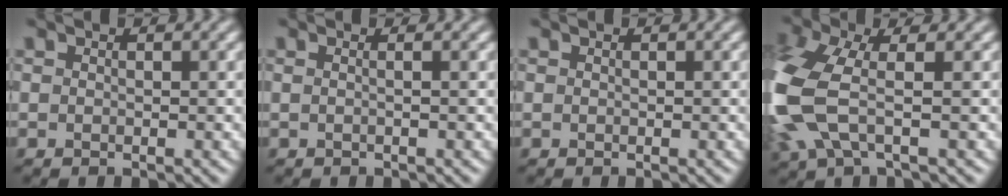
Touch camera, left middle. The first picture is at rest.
{"total": 0.7, "force": [0.1, -0.1, 0.7], "torque": [-0.016, -0.007, -0.004]}
{"total": 0.0}
{"total": 8.0, "force": [-1.1, 4.0, 6.9], "torque": [-0.199, -0.002, -0.034]}